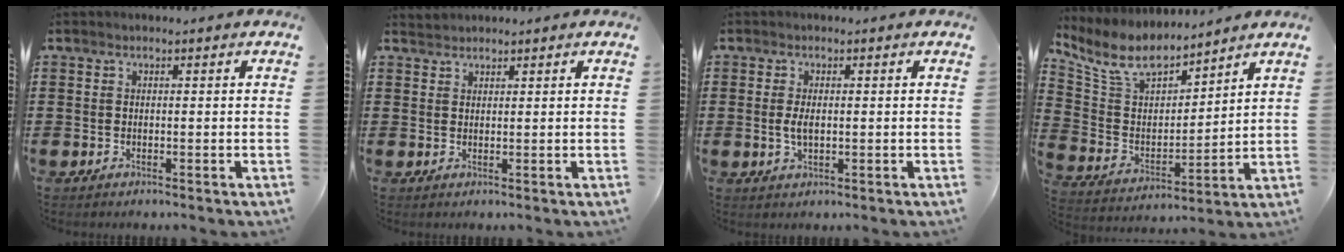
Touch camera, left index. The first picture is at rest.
{"total": 1.1, "force": [1.1, 0.2, -0.1], "torque": [-0.002, 0.000, 0.022]}
{"total": 2.7, "force": [0.0, 1.2, 2.4], "torque": [-0.056, -0.001, -0.004]}
{"total": 9.4, "force": [7.8, 3.6, 3.8], "torque": [-0.115, -0.039, 0.140]}